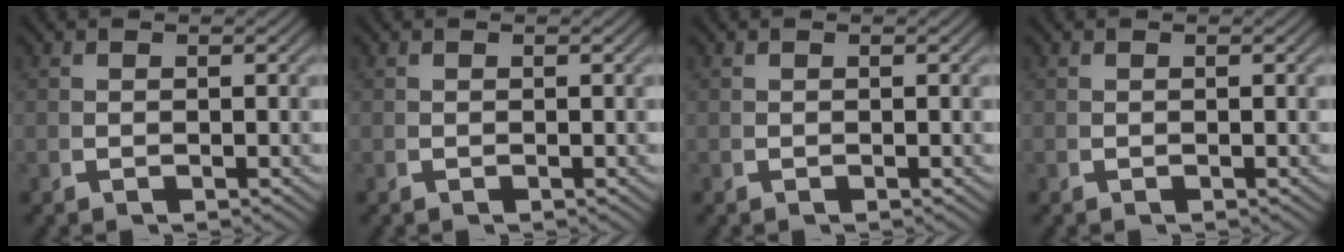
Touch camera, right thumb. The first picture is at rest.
{"total": 0.0}
{"total": 0.0}
{"total": 0.0}